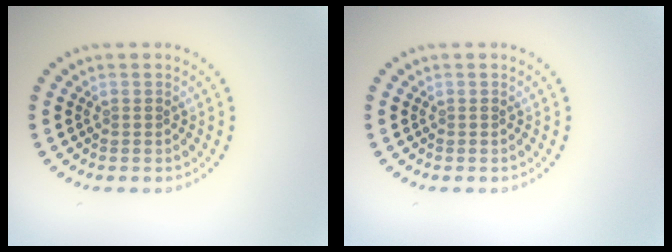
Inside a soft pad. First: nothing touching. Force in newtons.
{"total": 0.0}